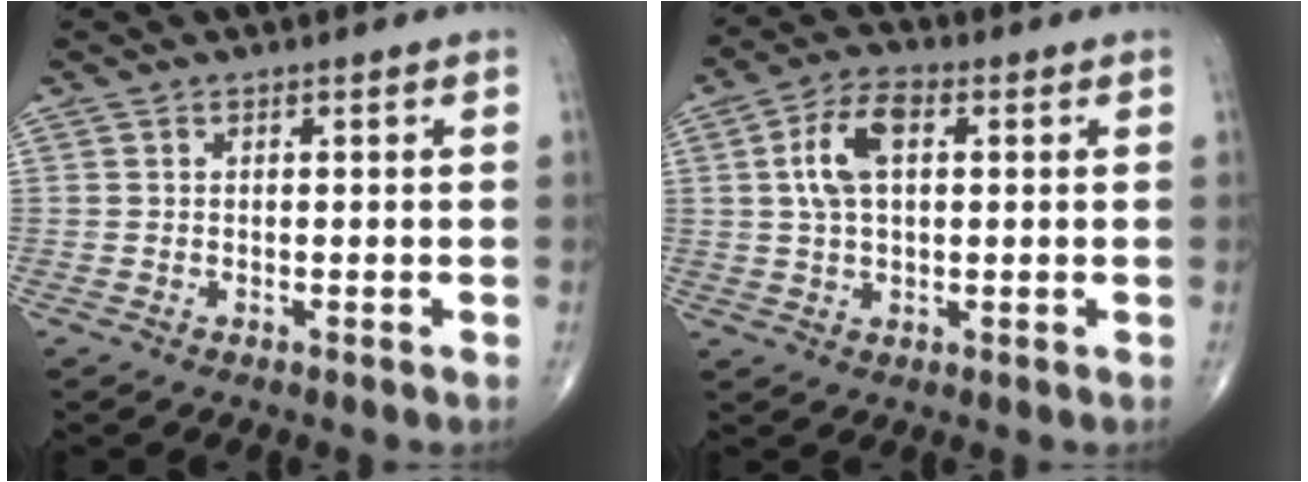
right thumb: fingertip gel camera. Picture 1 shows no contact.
{"total": 8.6, "force": [1.8, 4.7, 7.0], "torque": [-0.134, 0.014, 0.030]}